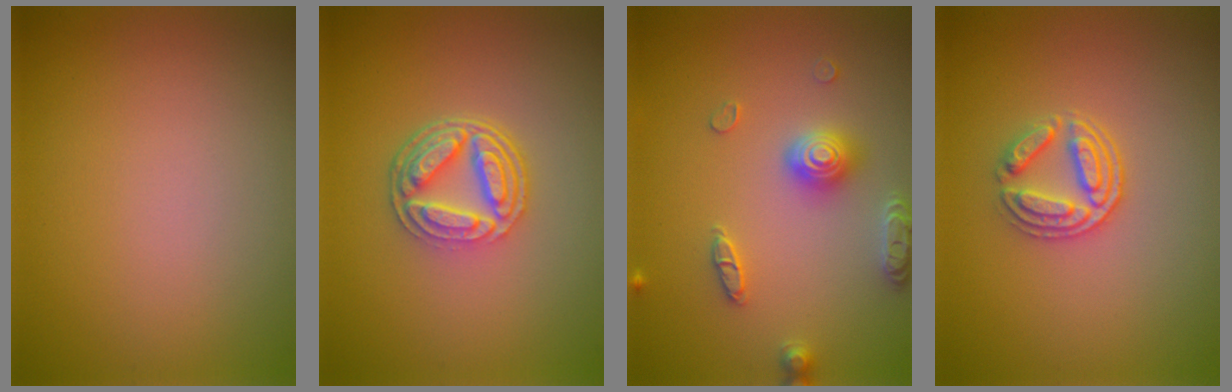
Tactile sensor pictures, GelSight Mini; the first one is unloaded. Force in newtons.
{"total": 5.0, "press": 3.7, "slide": 3.3}
{"total": 3.2, "press": 3.2, "slide": 0.5}
{"total": 3.0, "press": 2.7, "slide": 1.5}